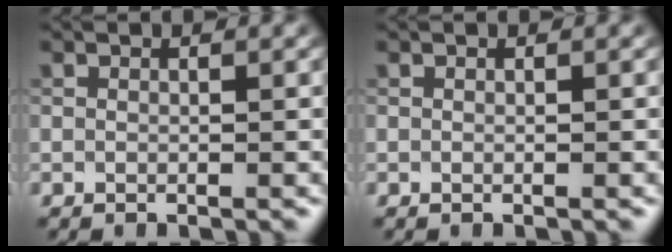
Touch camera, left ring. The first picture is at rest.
{"total": 0.0}